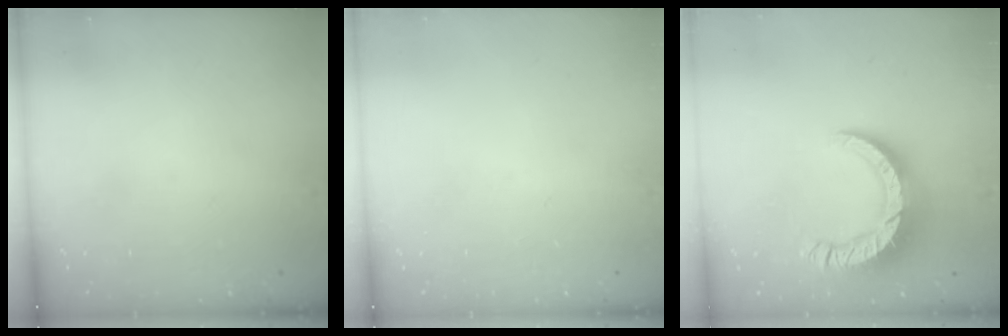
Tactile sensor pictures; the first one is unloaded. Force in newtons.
{"total": 0.0}
{"total": 12.7, "press": 12.7, "slide": 1.2}